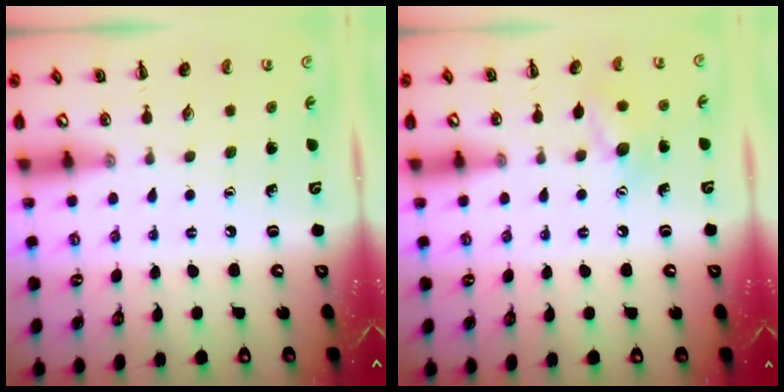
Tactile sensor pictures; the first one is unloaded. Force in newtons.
{"total": 9.0, "press": 8.9, "slide": 0.8}